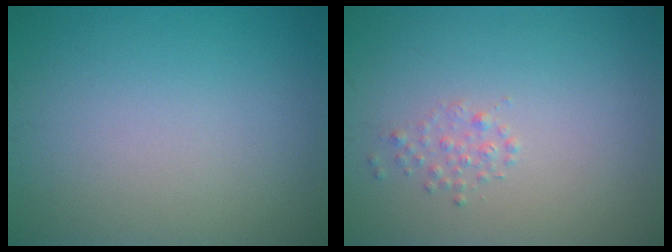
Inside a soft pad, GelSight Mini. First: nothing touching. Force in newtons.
{"total": 1.0, "press": 1.0, "slide": 0.1}